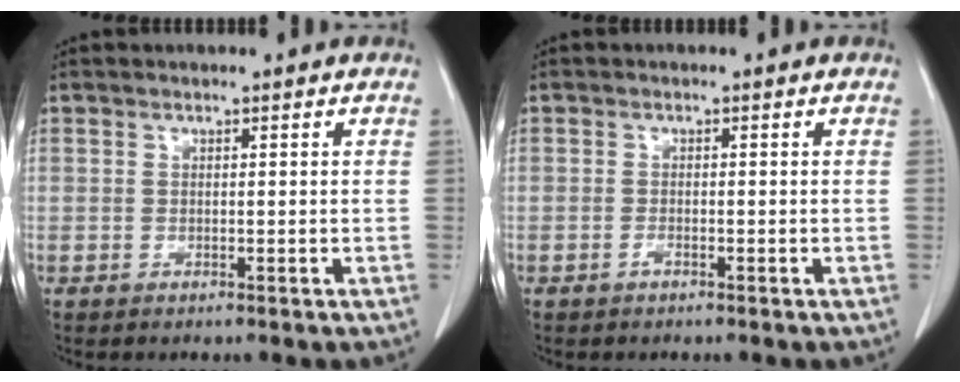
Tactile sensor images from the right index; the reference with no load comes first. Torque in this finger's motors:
{"motor_torque": [0.24, -0.08, 0.01, 0.03]}